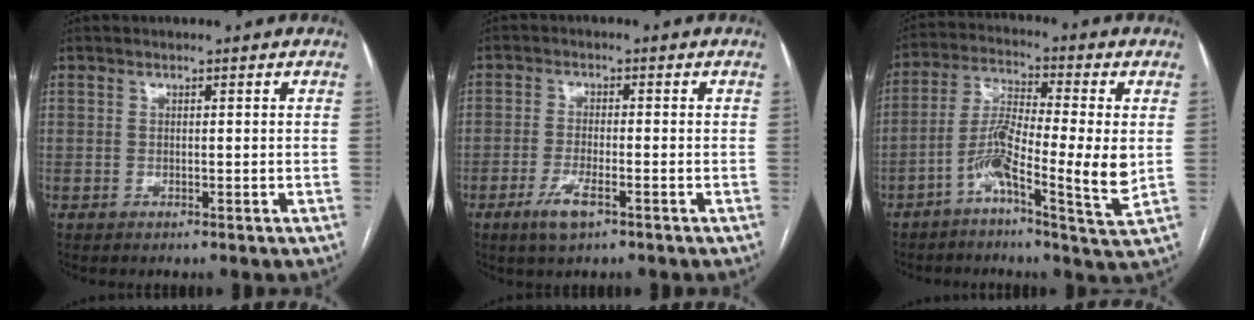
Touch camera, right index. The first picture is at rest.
{"total": 4.5, "force": [-2.6, 0.9, 3.5], "torque": [-0.077, -0.005, -0.045]}
{"total": 11.0, "force": [-2.5, 1.0, 10.6], "torque": [-0.203, 0.002, -0.056]}